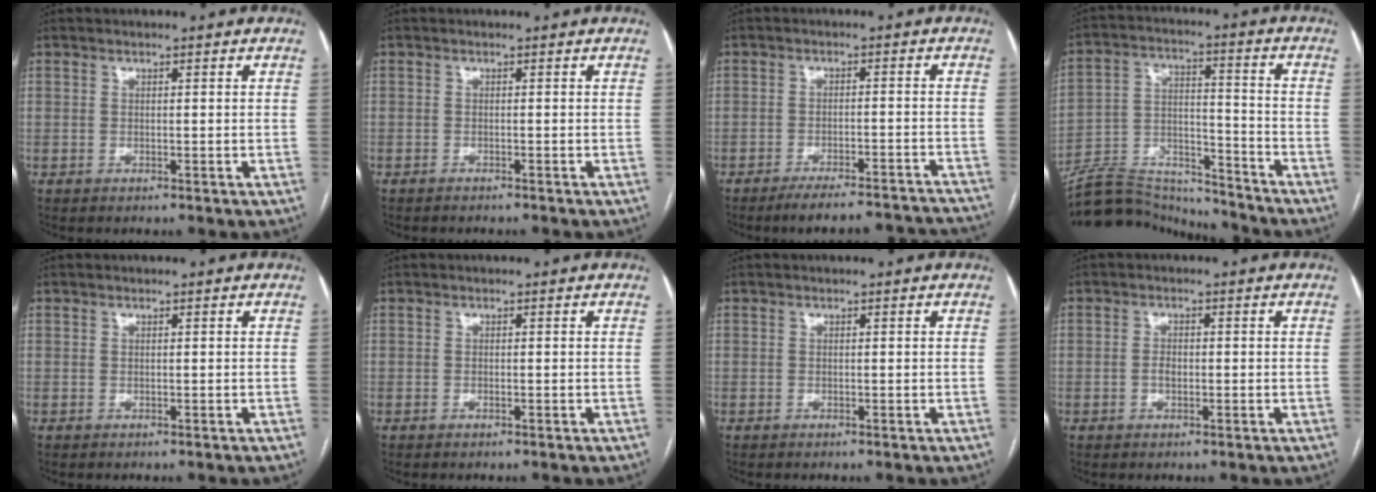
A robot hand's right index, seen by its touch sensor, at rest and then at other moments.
{"total": 1.5, "force": [-1.4, 0.1, 0.5], "torque": [-0.003, -0.001, -0.018]}
{"total": 17.2, "force": [-16.2, 2.2, 5.3], "torque": [-0.043, 0.010, -0.199]}
{"total": 15.6, "force": [-15.3, 2.0, 1.9], "torque": [-0.038, 0.038, -0.255]}
{"total": 0.0}
{"total": 0.0}
{"total": 0.0}
{"total": 1.6, "force": [-0.3, 1.0, 1.3], "torque": [-0.022, 0.003, -0.006]}